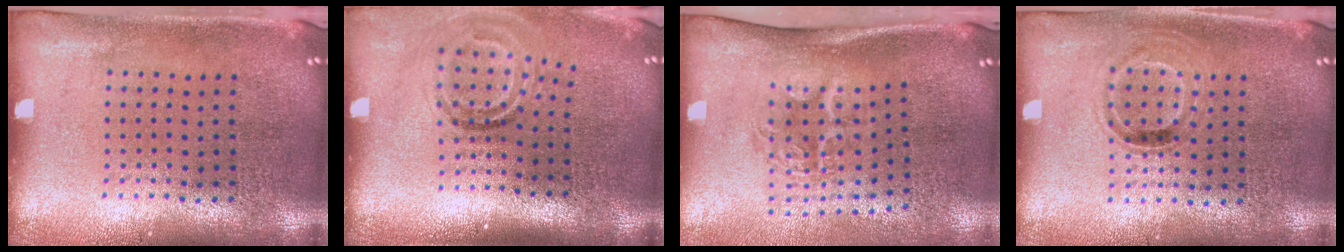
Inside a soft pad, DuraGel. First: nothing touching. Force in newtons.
{"total": 1.9, "press": 1.3, "slide": 1.4}
{"total": 1.9, "press": 1.3, "slide": 1.4}
{"total": 1.0, "press": 0.8, "slide": 0.5}